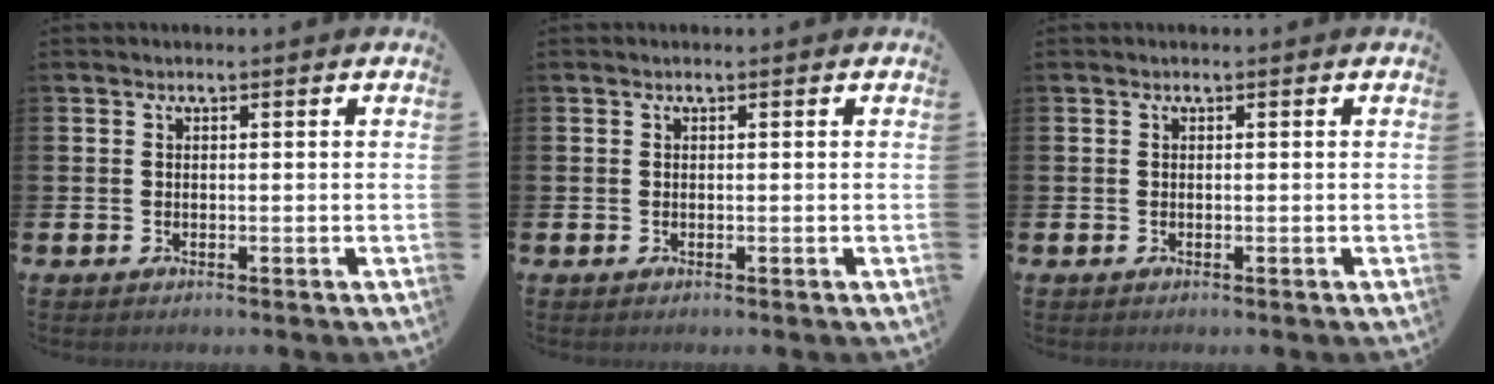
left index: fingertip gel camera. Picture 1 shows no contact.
{"total": 0.0}
{"total": 0.0}